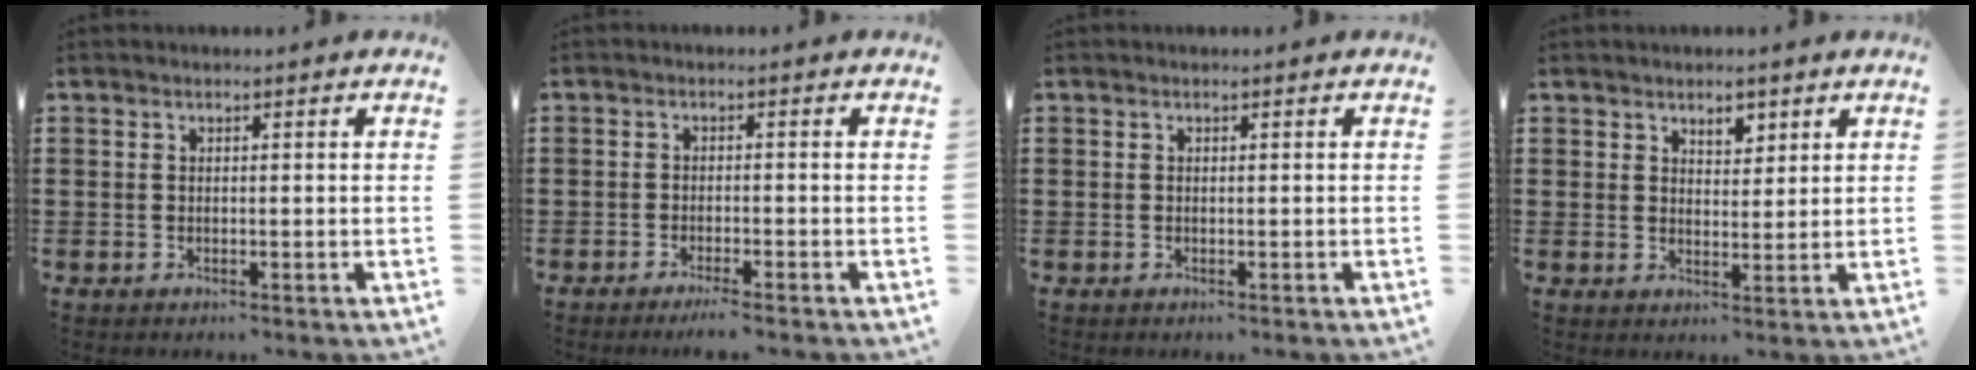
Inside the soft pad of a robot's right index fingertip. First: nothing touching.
{"total": 2.0, "force": [-1.8, -0.3, 1.0], "torque": [-0.017, -0.002, -0.032]}
{"total": 0.0}
{"total": 3.1, "force": [2.3, 1.6, 1.3], "torque": [-0.015, 0.001, 0.038]}